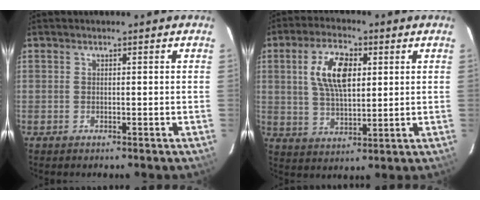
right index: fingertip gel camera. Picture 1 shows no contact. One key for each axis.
{"total": 10.5, "fx": 2.8, "fy": 5.0, "fz": 8.8, "tx": -0.169, "ty": 0.012, "tz": 0.054}